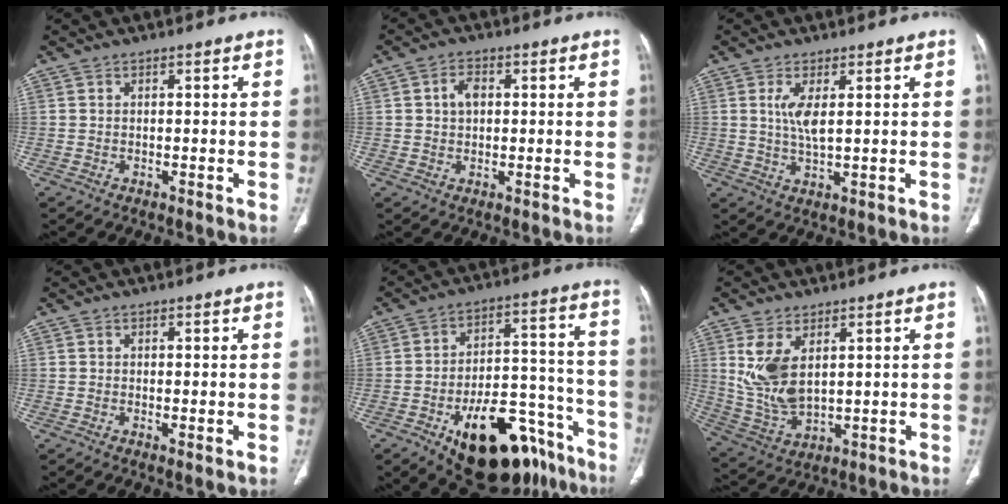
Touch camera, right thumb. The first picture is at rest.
{"total": 4.0, "force": [0.7, 2.9, 2.6], "torque": [-0.039, 0.007, 0.012]}
{"total": 4.8, "force": [1.4, 1.4, 4.4], "torque": [-0.100, -0.016, 0.032]}
{"total": 1.0, "force": [-0.1, 0.3, 0.9], "torque": [-0.020, -0.005, -0.001]}
{"total": 24.6, "force": [-14.2, 12.1, 16.0], "torque": [-0.164, 0.091, -0.203]}
{"total": 10.1, "force": [3.2, 5.3, 8.0], "torque": [-0.161, -0.018, 0.081]}